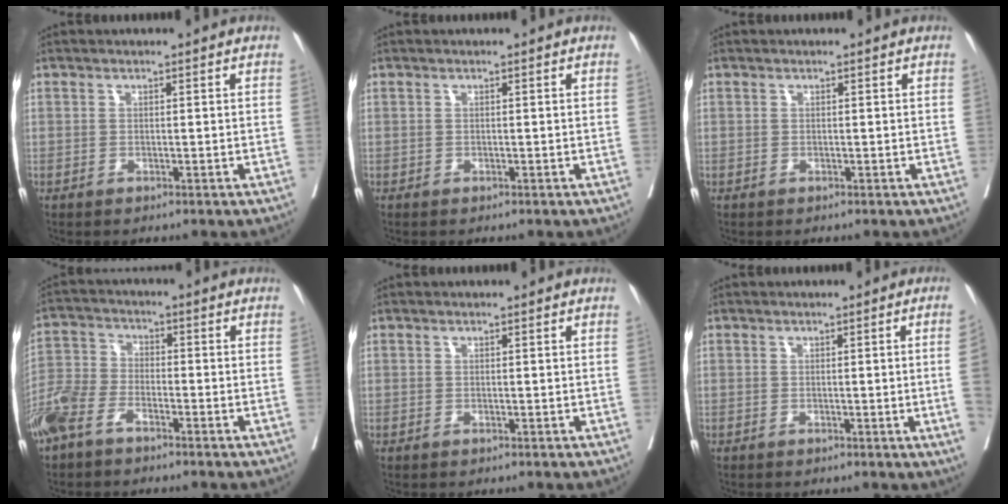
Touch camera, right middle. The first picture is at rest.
{"total": 0.0}
{"total": 0.0}
{"total": 7.2, "force": [-4.9, 3.5, 3.9], "torque": [-0.101, -0.003, -0.105]}
{"total": 0.0}
{"total": 4.4, "force": [-0.5, -1.8, 4.0], "torque": [-0.056, -0.012, -0.003]}